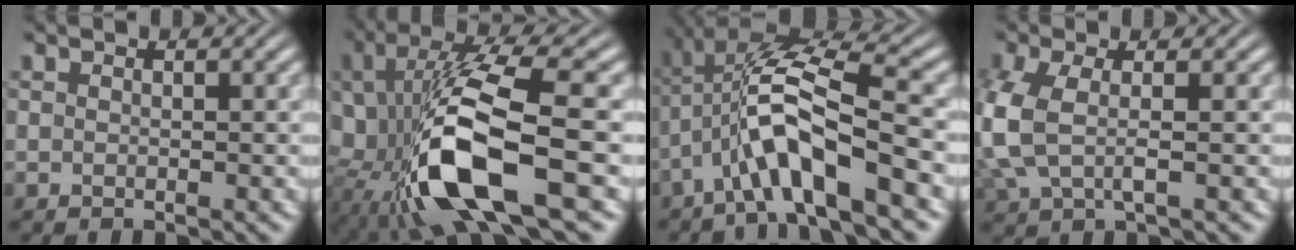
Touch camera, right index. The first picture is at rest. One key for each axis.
{"total": 12.5, "fx": -2.0, "fy": 5.6, "fz": 11.0, "tx": -0.221, "ty": -0.015, "tz": -0.014}
{"total": 7.6, "fx": -0.3, "fy": 3.9, "fz": 6.5, "tx": -0.129, "ty": -0.005, "tz": -0.004}
{"total": 5.7, "fx": -0.4, "fy": 4.1, "fz": 4.0, "tx": -0.120, "ty": -0.017, "tz": 0.000}